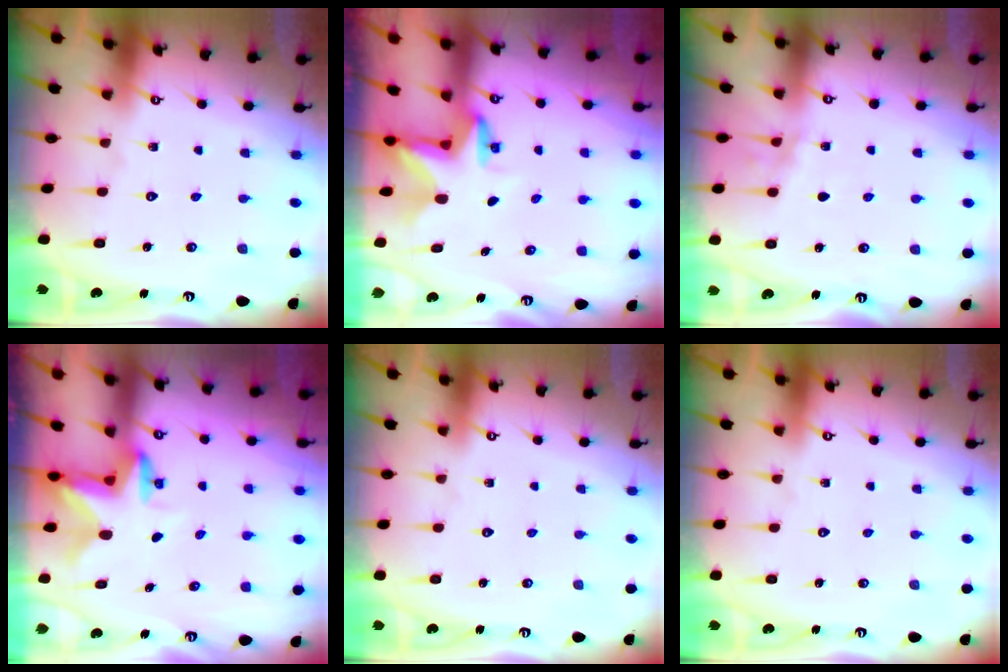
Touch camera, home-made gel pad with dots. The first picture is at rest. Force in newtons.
{"total": 2.9, "press": 2.9, "slide": 0.2}
{"total": 5.5, "press": 4.7, "slide": 2.8}
{"total": 2.7, "press": 2.6, "slide": 0.5}
{"total": 0.0}
{"total": 0.0}